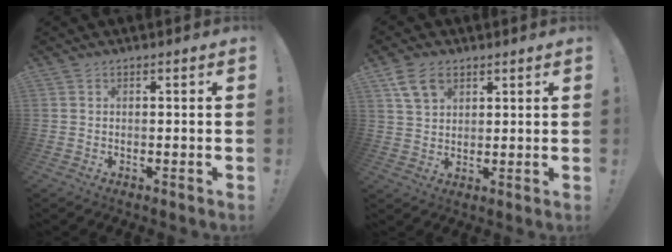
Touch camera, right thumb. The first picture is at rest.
{"total": 7.6, "force": [4.4, 4.9, 3.7], "torque": [-0.068, -0.009, 0.088]}